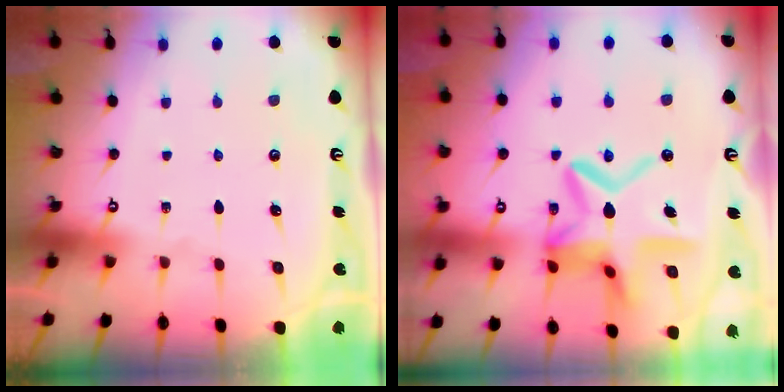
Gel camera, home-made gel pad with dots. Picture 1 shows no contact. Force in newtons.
{"total": 16.7, "press": 16.7, "slide": 1.4}